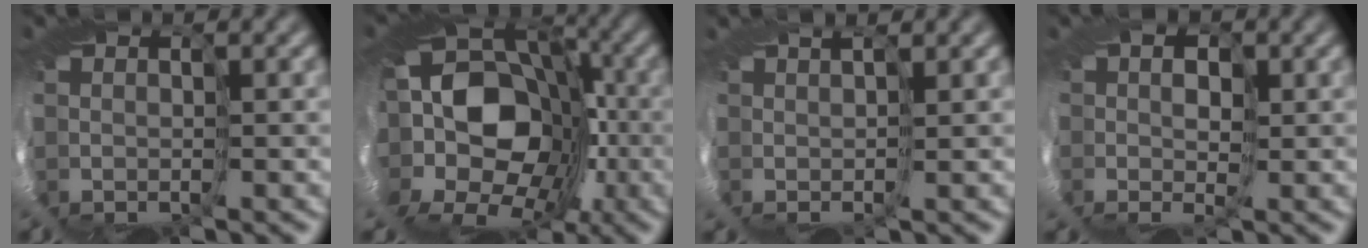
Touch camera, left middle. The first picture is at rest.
{"total": 14.6, "force": [-3.2, 11.9, 7.9], "torque": [-0.123, 0.023, -0.107]}
{"total": 2.8, "force": [1.6, -2.2, -0.9], "torque": [0.025, 0.022, 0.003]}
{"total": 0.8, "force": [0.7, -0.1, 0.4], "torque": [0.021, 0.016, -0.007]}